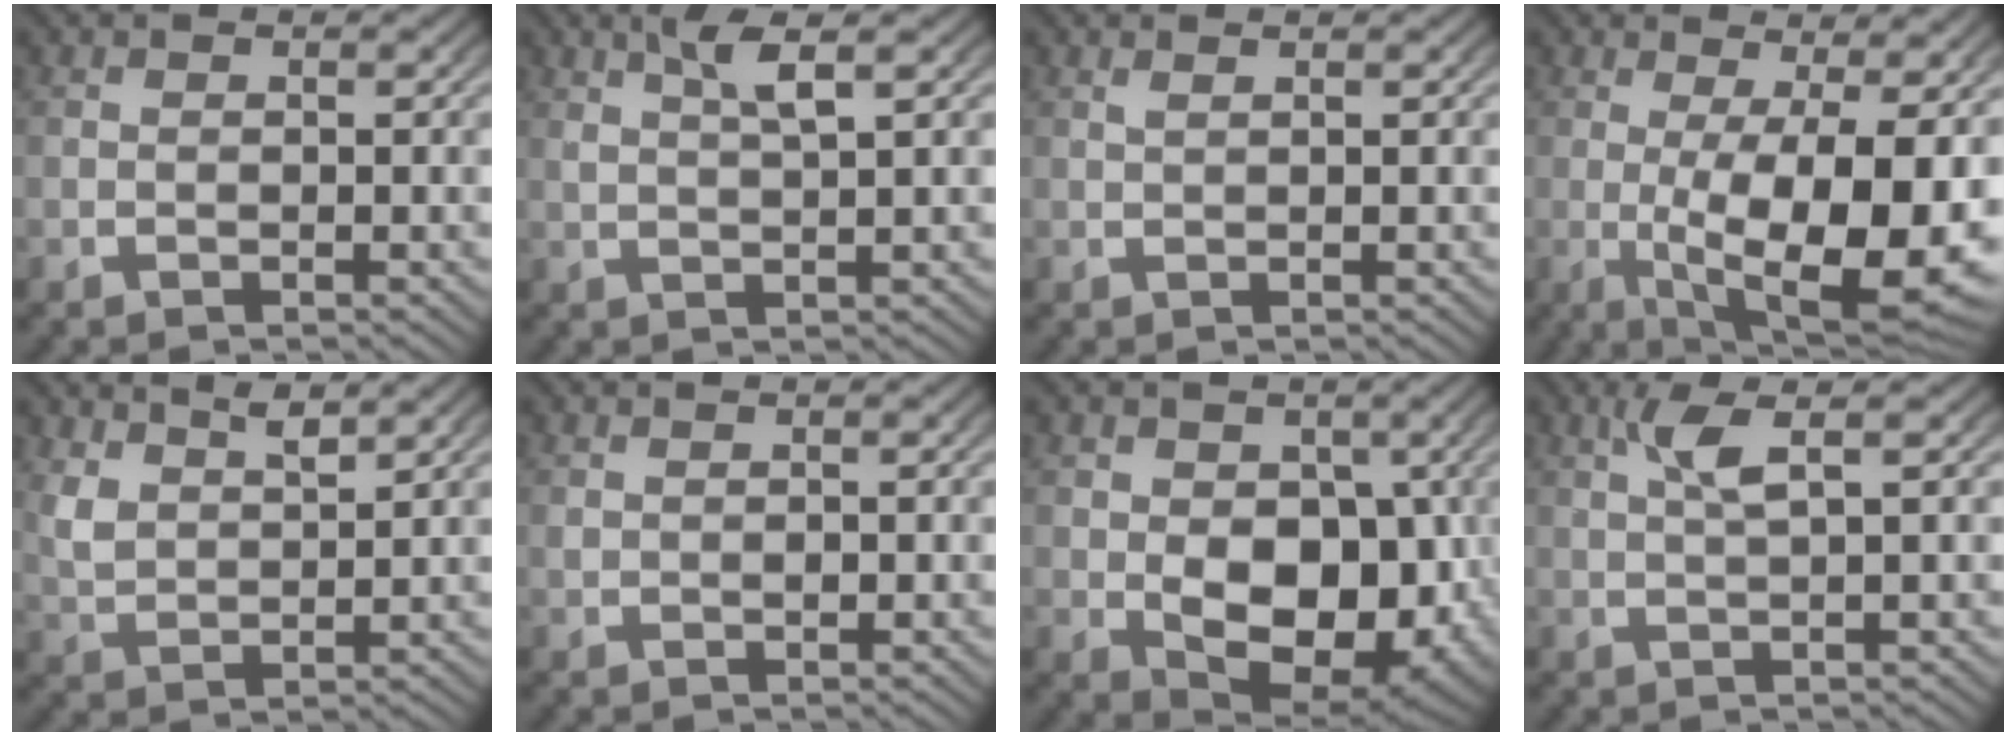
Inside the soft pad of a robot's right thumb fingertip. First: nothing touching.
{"total": 3.4, "force": [2.0, 0.6, 2.7], "torque": [-0.043, 0.009, 0.037]}
{"total": 0.8, "force": [0.6, -0.1, 0.4], "torque": [-0.010, 0.001, 0.015]}
{"total": 15.0, "force": [-1.7, 8.0, 12.5], "torque": [-0.215, -0.052, 0.006]}
{"total": 4.1, "force": [2.9, 1.7, 2.3], "torque": [-0.049, -0.004, 0.065]}
{"total": 0.7, "force": [0.3, 0.4, 0.4], "torque": [-0.010, 0.000, 0.010]}
{"total": 12.0, "force": [-0.8, 8.3, 8.7], "torque": [-0.169, -0.068, 0.019]}
{"total": 3.2, "force": [1.6, 0.6, 2.6], "torque": [-0.057, 0.006, 0.032]}